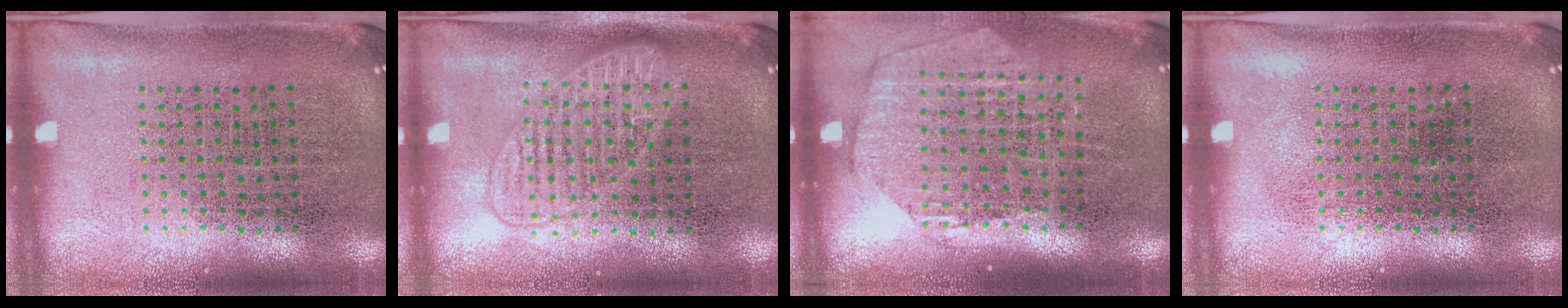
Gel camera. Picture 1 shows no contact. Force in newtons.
{"total": 1.5, "press": 1.4, "slide": 0.2}
{"total": 1.7, "press": 1.5, "slide": 0.8}
{"total": 0.0}